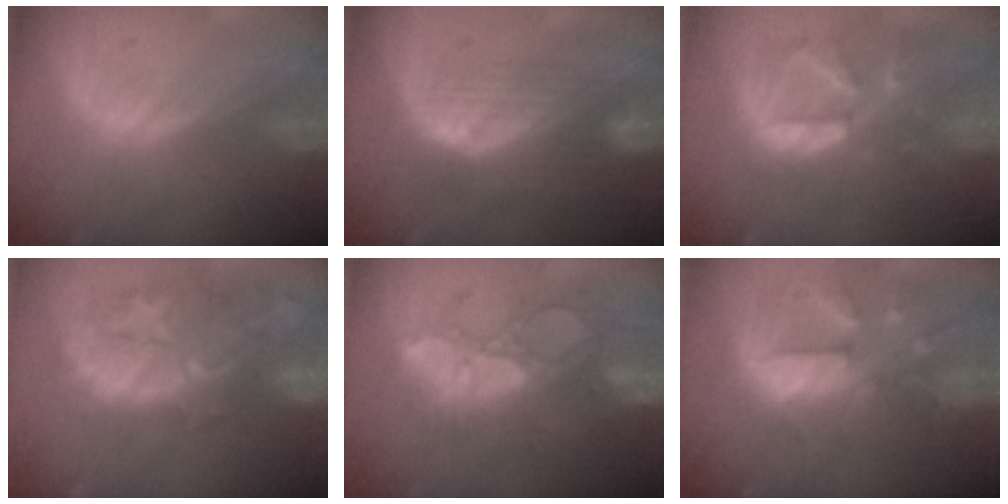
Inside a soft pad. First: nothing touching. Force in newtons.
{"total": 7.5, "press": 6.8, "slide": 3.3}
{"total": 9.3, "press": 8.9, "slide": 2.8}
{"total": 11.0, "press": 10.2, "slide": 4.0}
{"total": 10.7, "press": 9.4, "slide": 5.1}
{"total": 10.1, "press": 9.2, "slide": 4.3}